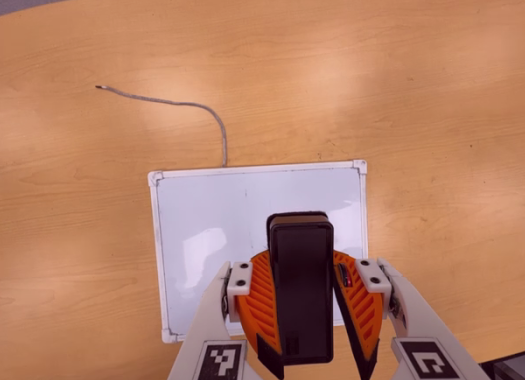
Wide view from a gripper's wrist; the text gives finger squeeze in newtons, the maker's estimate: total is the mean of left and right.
{"total": 8.2, "left": 8.7, "right": 7.8}